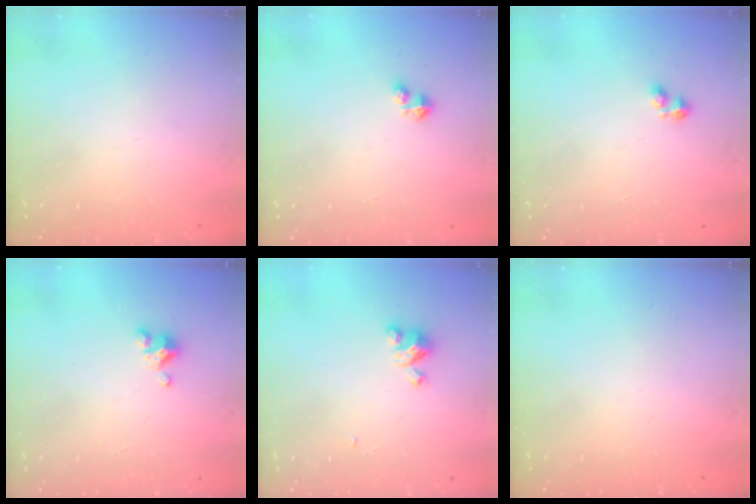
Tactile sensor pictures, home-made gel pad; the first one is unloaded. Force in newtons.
{"total": 1.6, "press": 1.6, "slide": 0.3}
{"total": 2.2, "press": 2.1, "slide": 0.6}
{"total": 3.4, "press": 3.4, "slide": 0.2}
{"total": 3.6, "press": 3.6, "slide": 0.3}
{"total": 0.0}